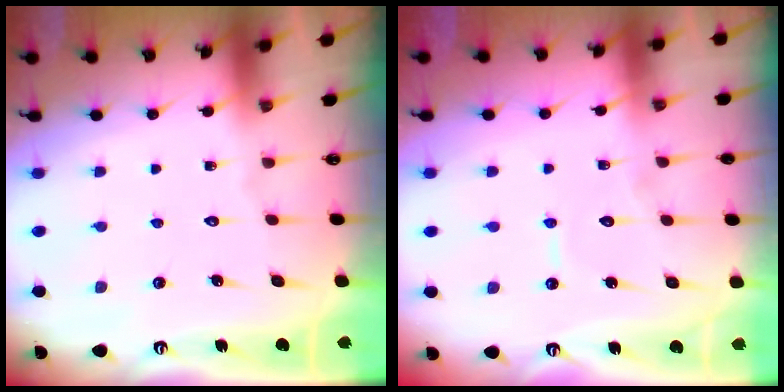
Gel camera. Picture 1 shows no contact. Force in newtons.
{"total": 5.8, "press": 5.8, "slide": 0.2}